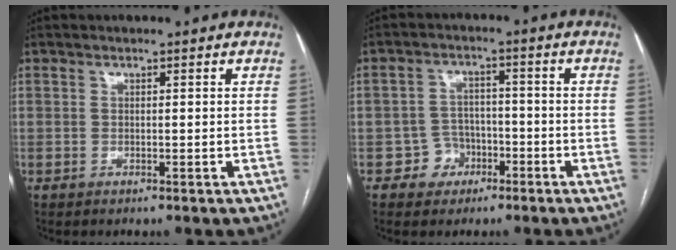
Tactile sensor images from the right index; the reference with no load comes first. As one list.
[{"total": 4.6, "force": [-2.2, 4.0, 0.6], "torque": [0.001, 0.017, -0.033]}]